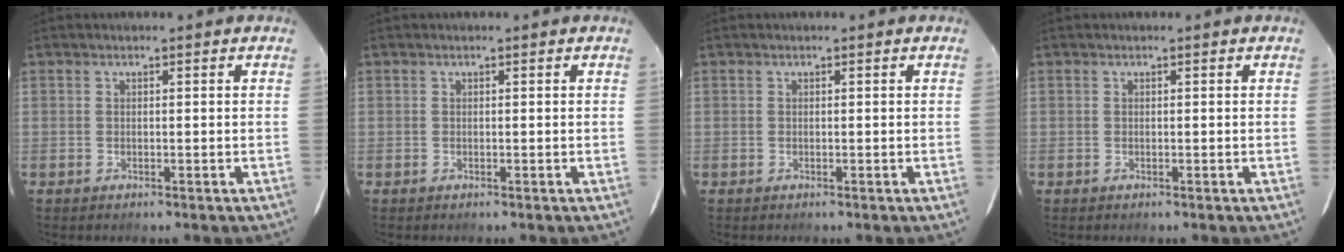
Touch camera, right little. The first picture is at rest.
{"total": 0.0}
{"total": 0.0}
{"total": 0.0}